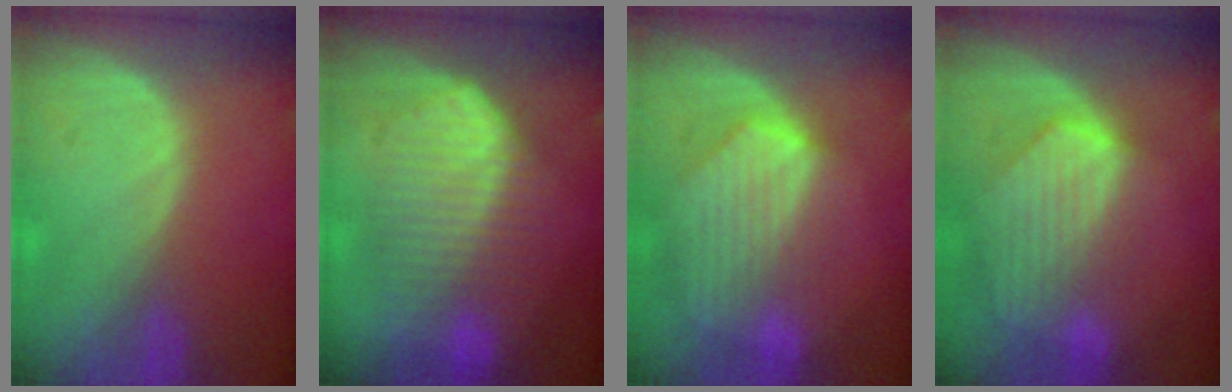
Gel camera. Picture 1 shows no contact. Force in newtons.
{"total": 10.4, "press": 10.4, "slide": 0.5}
{"total": 8.8, "press": 7.9, "slide": 3.9}
{"total": 9.1, "press": 8.0, "slide": 4.2}